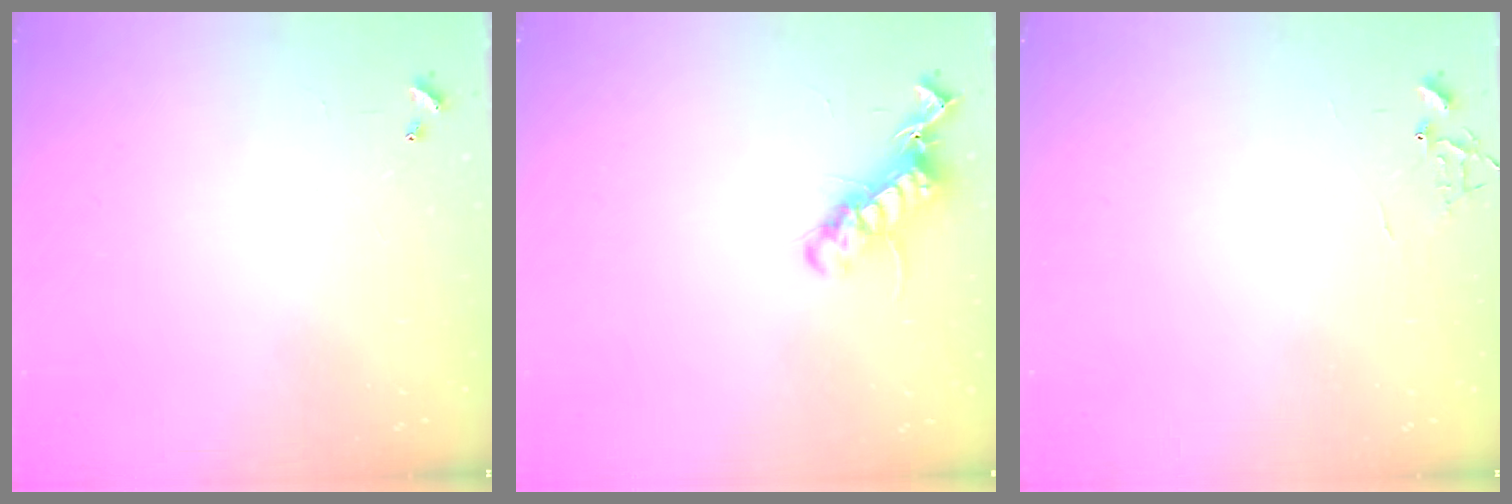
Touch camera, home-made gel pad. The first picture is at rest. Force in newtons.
{"total": 13.0, "press": 13.0, "slide": 0.3}
{"total": 6.4, "press": 6.4, "slide": 0.6}